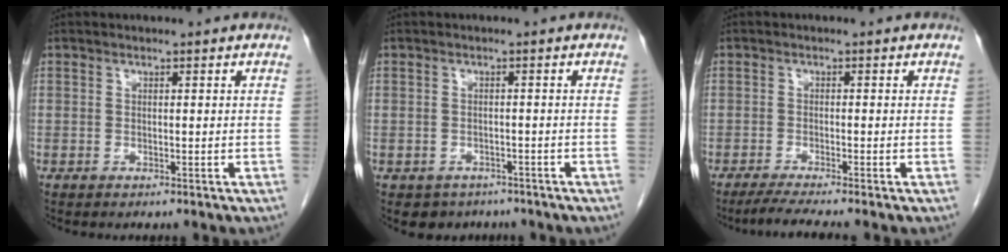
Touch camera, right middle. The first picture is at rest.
{"total": 3.8, "force": [-2.8, 2.6, 0.3], "torque": [-0.004, 0.008, -0.036]}
{"total": 4.3, "force": [-3.6, -0.9, 2.2], "torque": [-0.039, -0.016, -0.063]}